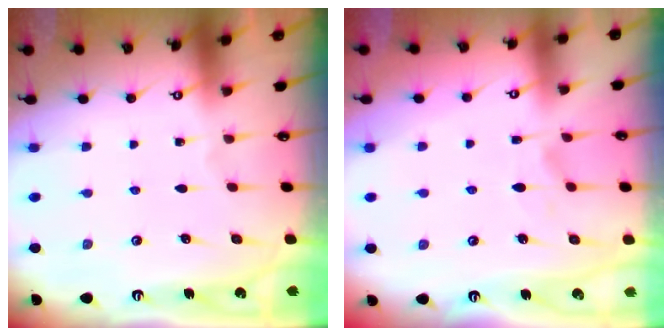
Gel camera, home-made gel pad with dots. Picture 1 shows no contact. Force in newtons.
{"total": 2.0, "press": 1.6, "slide": 1.2}